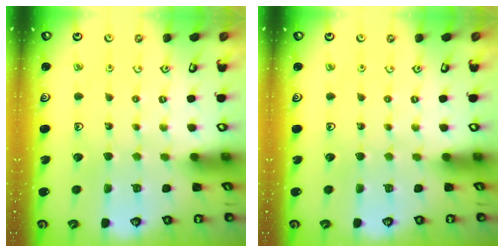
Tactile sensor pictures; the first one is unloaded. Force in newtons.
{"total": 0.0}